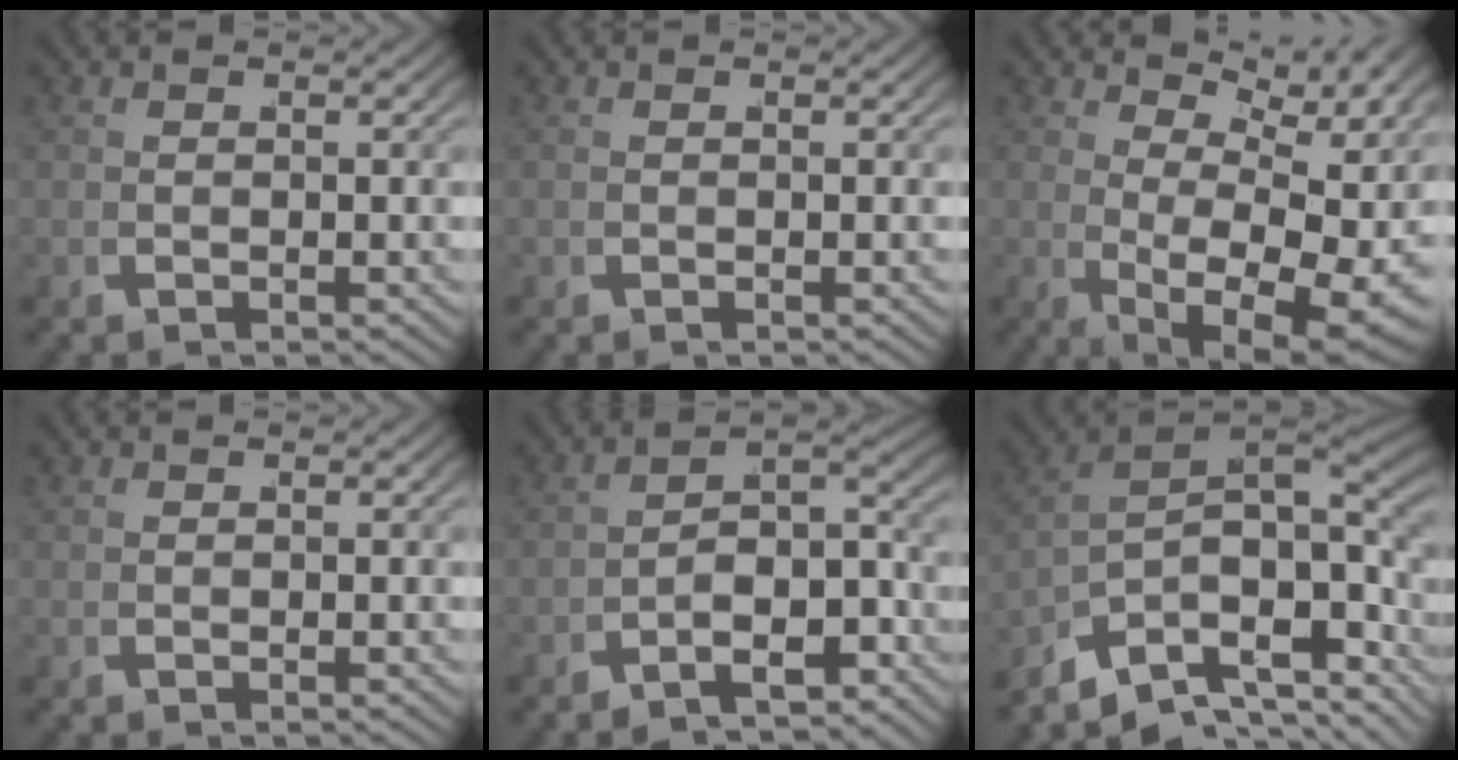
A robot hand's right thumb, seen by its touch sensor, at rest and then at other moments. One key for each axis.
{"total": 0.0}
{"total": 11.0, "fx": 1.0, "fy": 6.0, "fz": 9.2, "tx": -0.142, "ty": -0.029, "tz": 0.038}
{"total": 0.5, "fx": 0.5, "fy": -0.1, "fz": 0.1, "tx": 0.002, "ty": 0.002, "tz": 0.011}
{"total": 7.0, "fx": -3.4, "fy": 3.5, "fz": 5.1, "tx": -0.079, "ty": -0.020, "tz": -0.049}
{"total": 13.4, "fx": -0.8, "fy": 8.8, "fz": 10.0, "tx": -0.171, "ty": -0.031, "tz": -0.005}